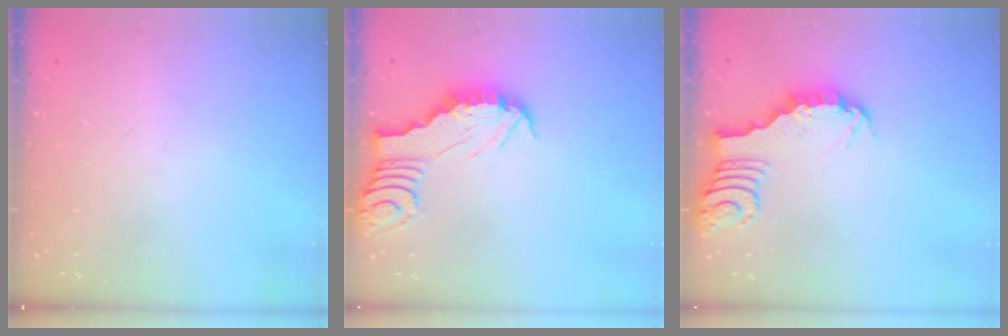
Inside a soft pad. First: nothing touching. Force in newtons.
{"total": 2.6, "press": 2.6, "slide": 0.2}
{"total": 3.4, "press": 3.4, "slide": 0.3}